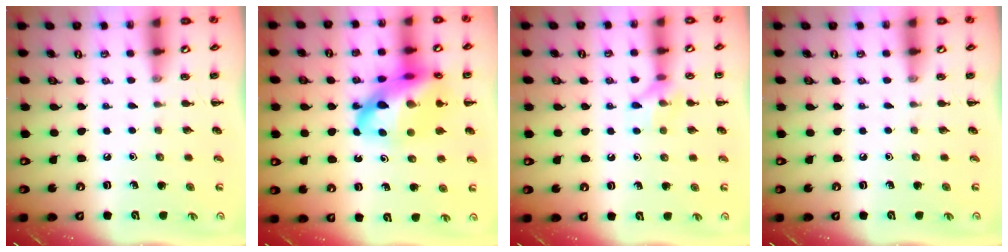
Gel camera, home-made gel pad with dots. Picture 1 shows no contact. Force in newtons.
{"total": 22.0, "press": 21.5, "slide": 4.6}
{"total": 7.5, "press": 7.5, "slide": 0.9}
{"total": 0.0}